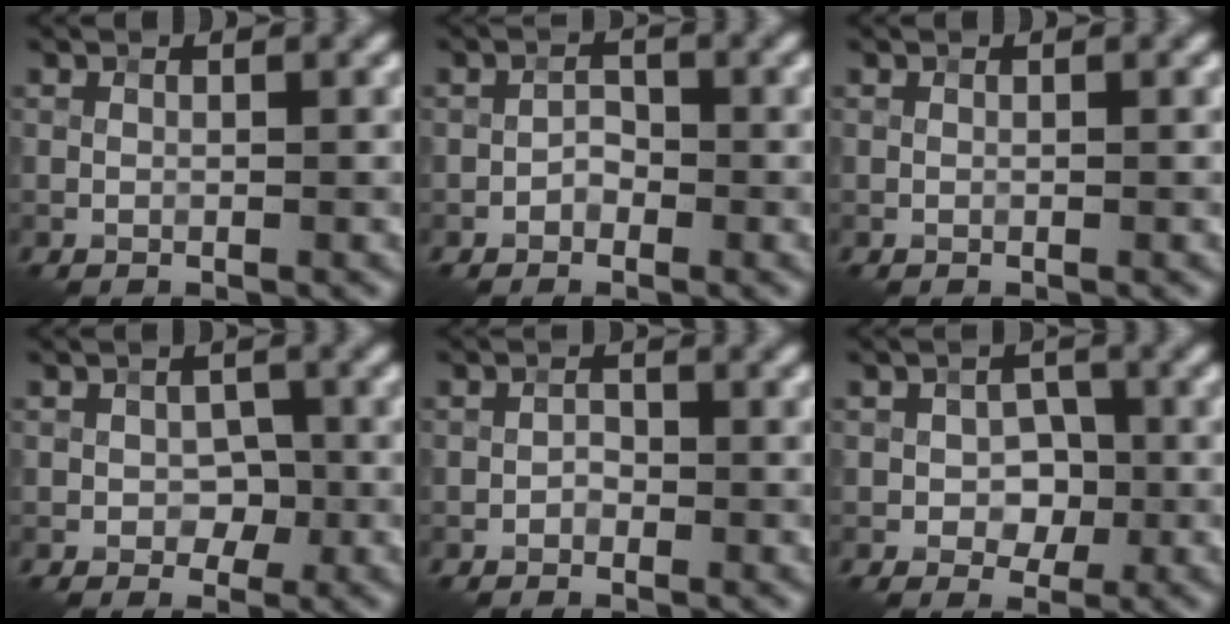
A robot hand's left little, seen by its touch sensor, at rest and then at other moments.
{"total": 1.3, "force": [-0.7, 0.9, 0.6], "torque": [-0.009, 0.005, -0.014]}
{"total": 0.0}
{"total": 2.1, "force": [-0.4, 1.7, 1.1], "torque": [-0.013, -0.002, -0.009]}
{"total": 0.9, "force": [-0.4, 0.7, 0.4], "torque": [-0.005, 0.001, -0.010]}
{"total": 3.1, "force": [-0.4, 2.4, 1.9], "torque": [-0.024, -0.002, -0.012]}